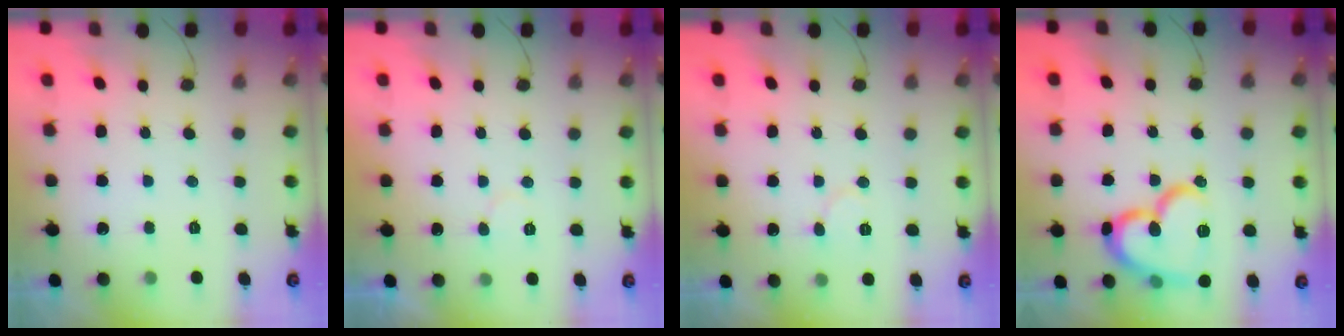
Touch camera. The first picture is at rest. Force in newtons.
{"total": 3.8, "press": 3.8, "slide": 0.3}
{"total": 5.3, "press": 5.3, "slide": 0.6}
{"total": 18.4, "press": 18.3, "slide": 2.4}